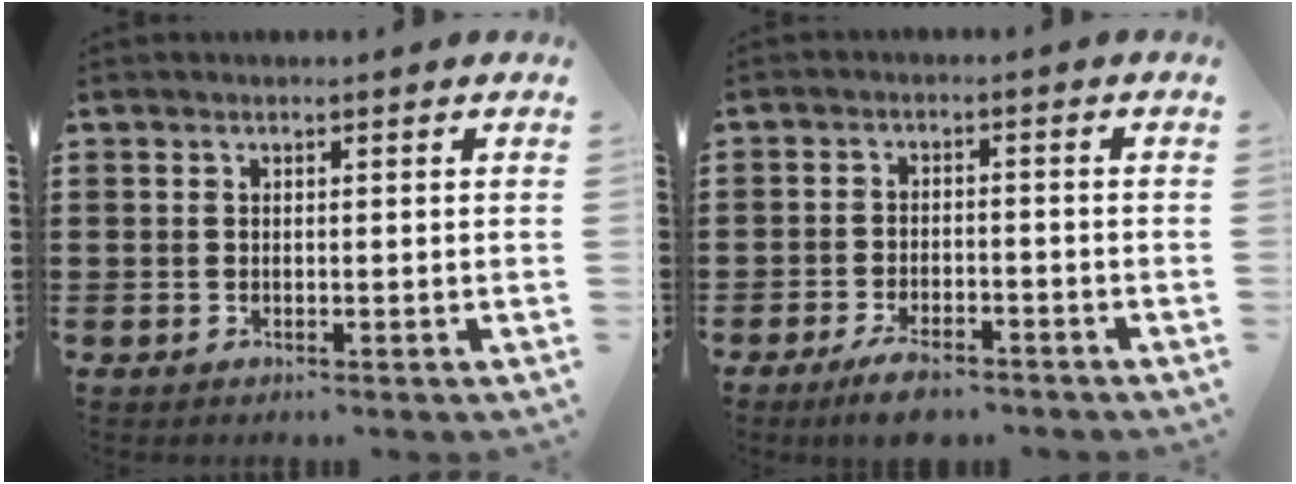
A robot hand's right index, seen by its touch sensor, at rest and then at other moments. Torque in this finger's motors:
{"motor_torque": [0.00, 0.11, 0.26, 0.03]}